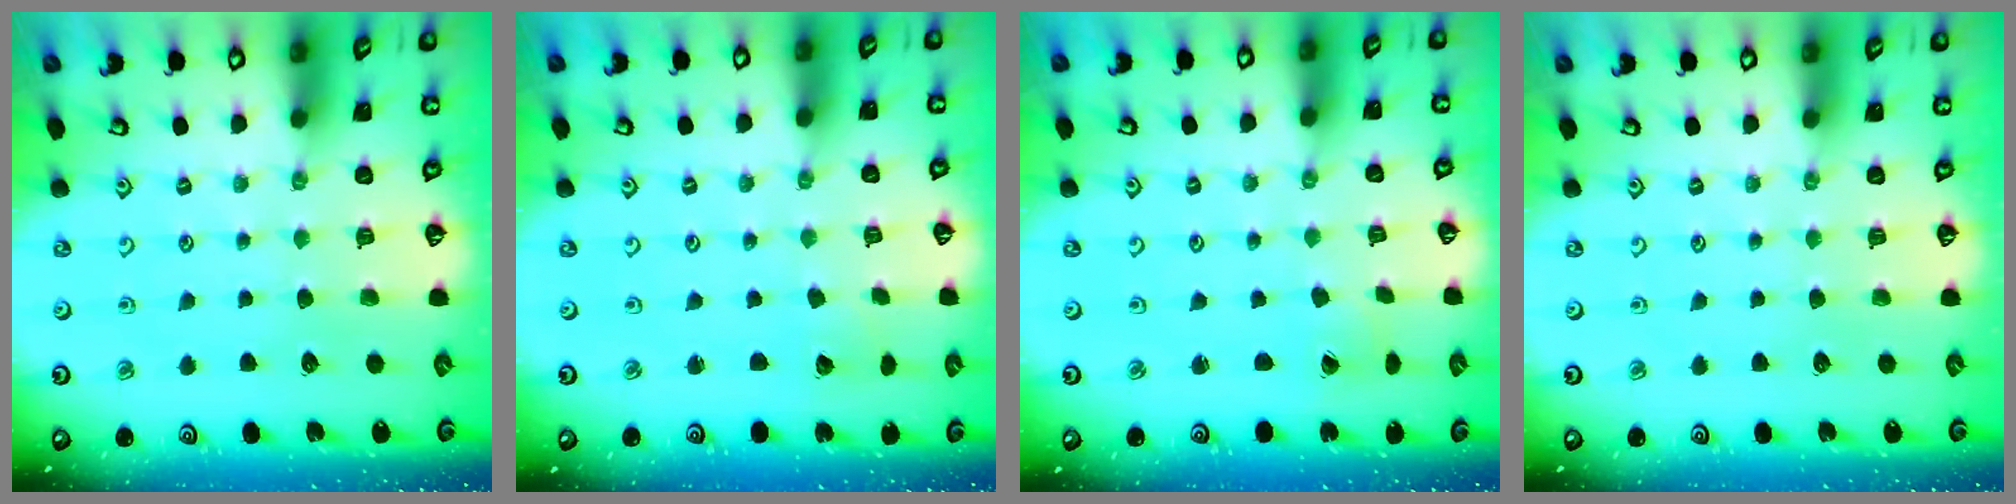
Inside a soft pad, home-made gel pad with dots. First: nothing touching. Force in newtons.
{"total": 1.9, "press": 1.9, "slide": 0.0}
{"total": 2.8, "press": 2.8, "slide": 0.2}
{"total": 0.0}